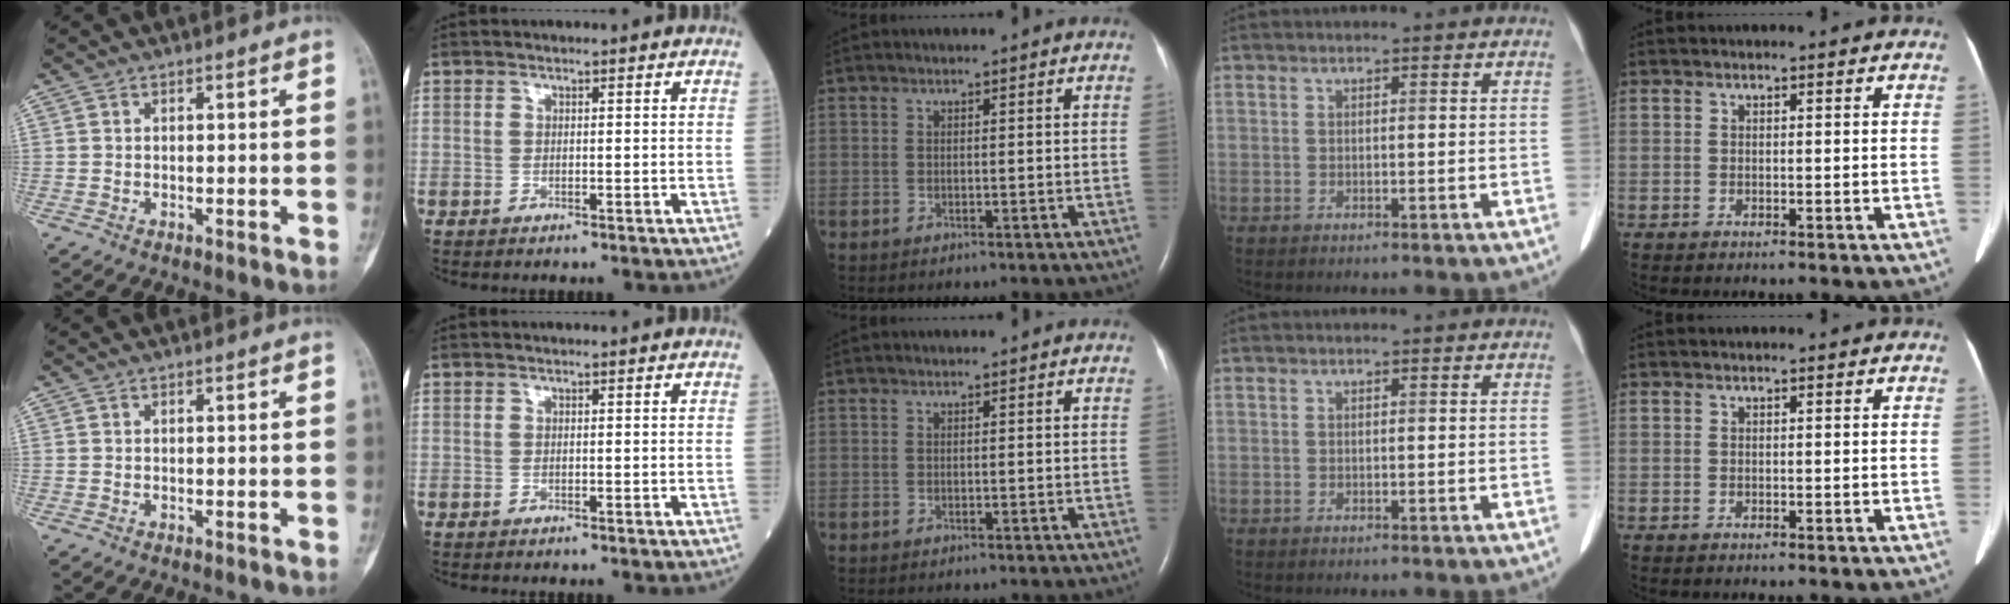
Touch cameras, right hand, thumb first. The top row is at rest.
{}